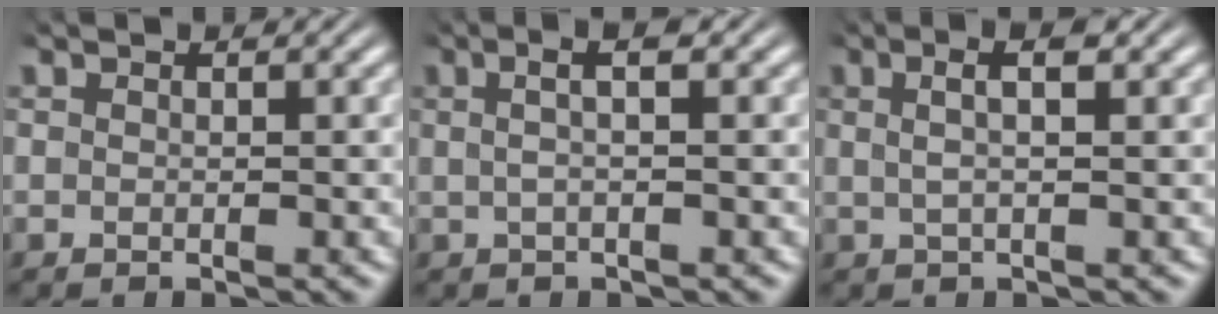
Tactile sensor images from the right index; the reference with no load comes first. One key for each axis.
{"total": 3.3, "fx": 1.1, "fy": 0.6, "fz": 3.0, "tx": -0.043, "ty": 0.020, "tz": 0.010}
{"total": 3.6, "fx": 1.4, "fy": 0.7, "fz": 3.2, "tx": -0.049, "ty": 0.015, "tz": 0.019}